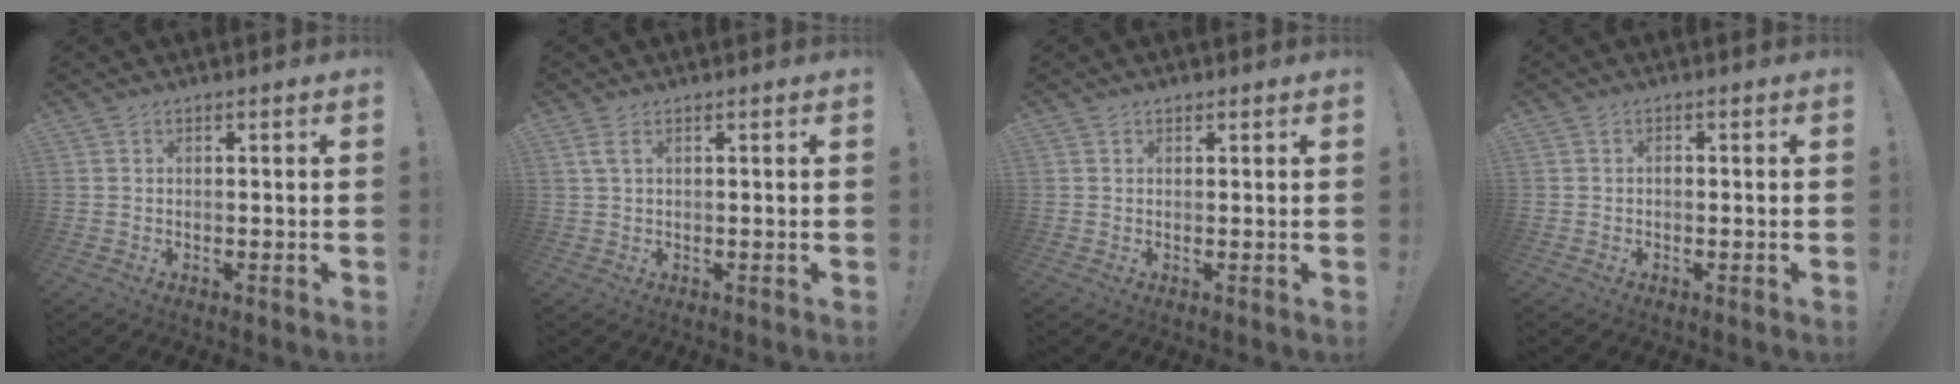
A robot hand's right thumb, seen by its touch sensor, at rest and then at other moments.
{"total": 2.1, "force": [1.0, 0.5, 1.7], "torque": [-0.036, 0.002, 0.017]}
{"total": 0.8, "force": [0.6, 0.5, 0.1], "torque": [-0.002, 0.000, 0.012]}
{"total": 0.8, "force": [-0.5, 0.4, 0.4], "torque": [-0.016, 0.005, -0.008]}